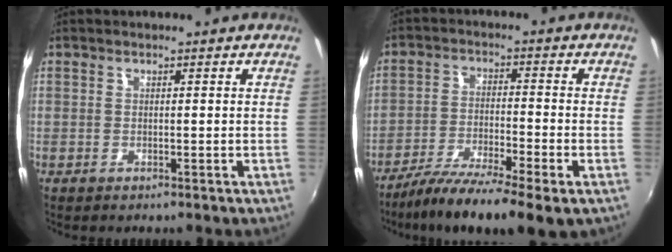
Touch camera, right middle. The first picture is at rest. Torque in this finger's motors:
{"motor_torque": [1.16, -0.97, 0.30, 0.10]}